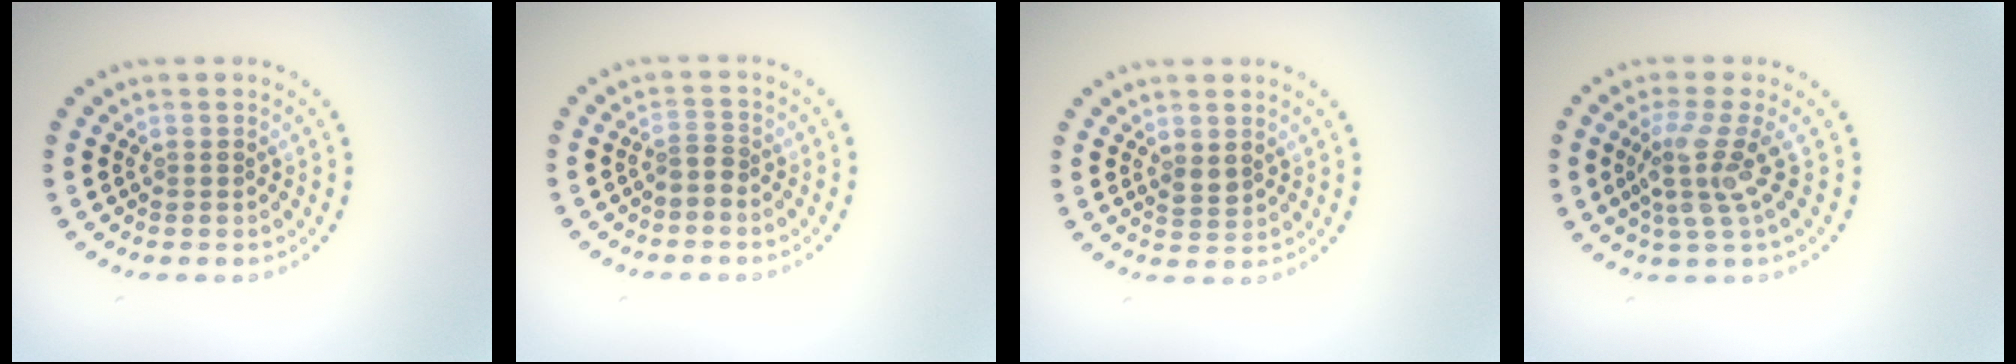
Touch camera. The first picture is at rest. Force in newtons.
{"total": 1.3, "press": 0.9, "slide": 1.0}
{"total": 1.2, "press": 1.2, "slide": 0.3}
{"total": 3.7, "press": 2.6, "slide": 2.6}